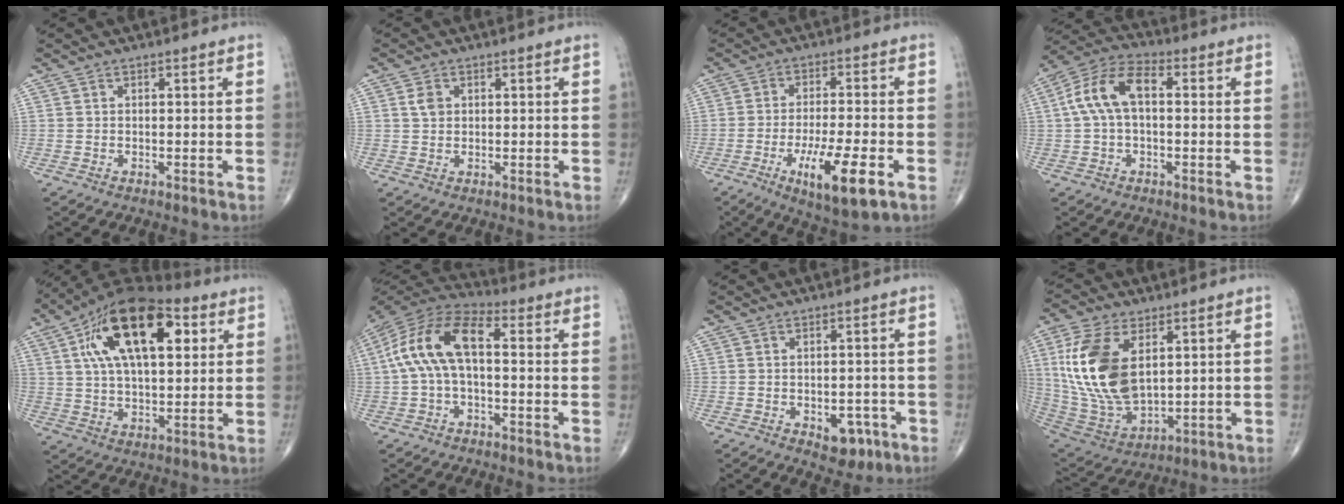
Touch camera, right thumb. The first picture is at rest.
{"total": 2.4, "force": [0.7, 1.8, 1.4], "torque": [-0.021, 0.001, 0.015]}
{"total": 12.3, "force": [-5.0, 2.9, 10.9], "torque": [-0.189, 0.000, -0.076]}
{"total": 10.6, "force": [0.9, 5.8, 8.8], "torque": [-0.180, 0.036, 0.009]}
{"total": 21.3, "force": [7.2, 10.4, 17.2], "torque": [-0.276, 0.003, 0.113]}
{"total": 13.8, "force": [0.7, 6.9, 12.0], "torque": [-0.239, 0.044, 0.002]}
{"total": 5.6, "force": [-2.4, 3.5, 3.7], "torque": [-0.023, 0.012, -0.024]}
{"total": 19.3, "force": [4.5, 10.8, 15.3], "torque": [-0.307, -0.025, 0.097]}